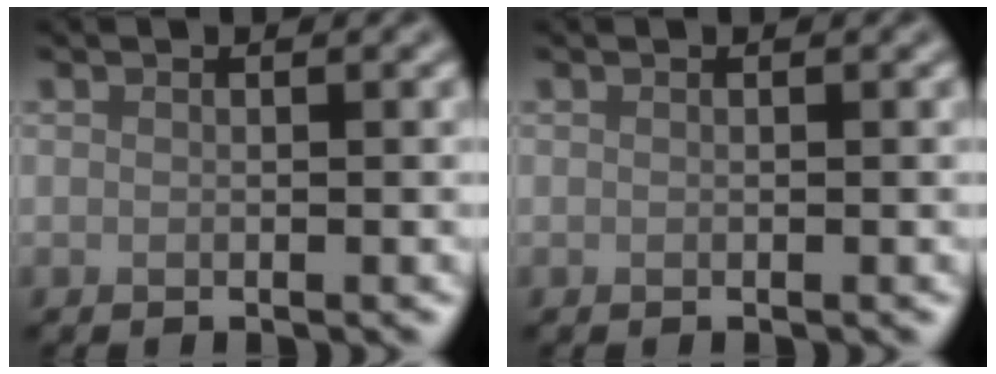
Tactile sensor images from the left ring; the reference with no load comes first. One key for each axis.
{"total": 0.0}